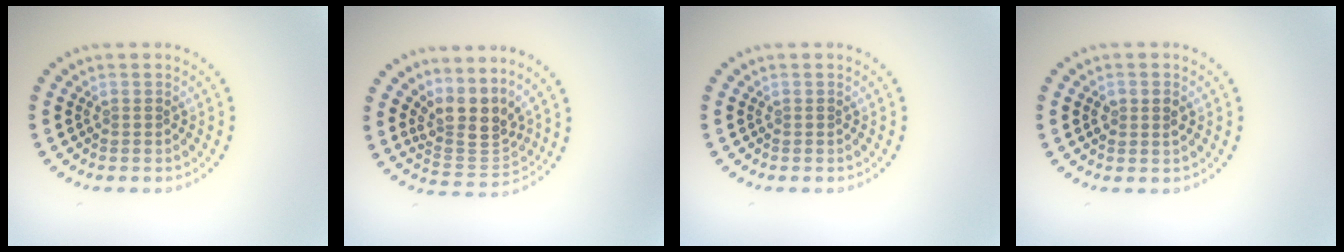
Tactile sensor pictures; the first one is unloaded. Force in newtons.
{"total": 3.9, "press": 2.8, "slide": 2.6}
{"total": 0.0}
{"total": 1.5, "press": 1.5, "slide": 0.4}